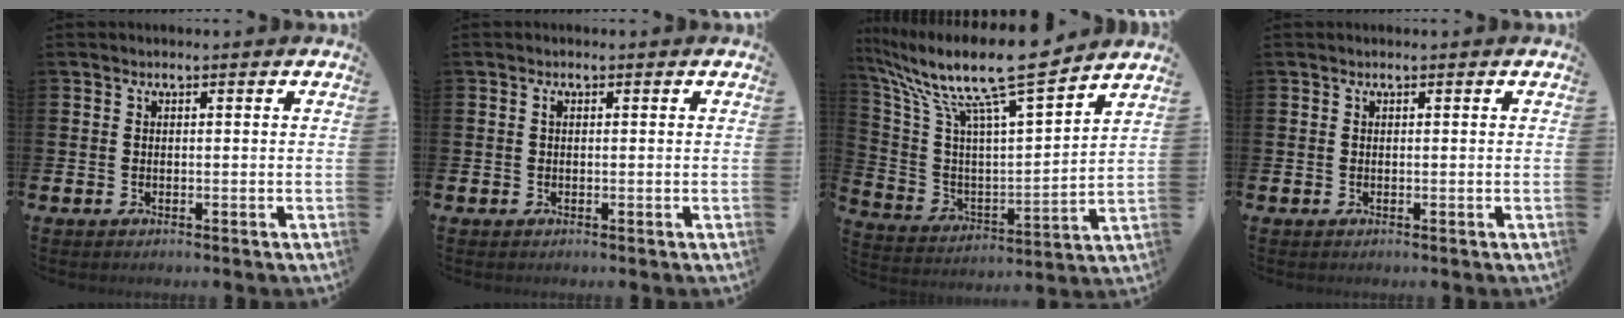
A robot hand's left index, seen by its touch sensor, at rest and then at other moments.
{"total": 0.6, "force": [0.2, 0.3, 0.5], "torque": [-0.010, 0.004, 0.002]}
{"total": 13.7, "force": [11.4, 1.4, 7.5], "torque": [-0.180, -0.078, 0.192]}
{"total": 0.0}